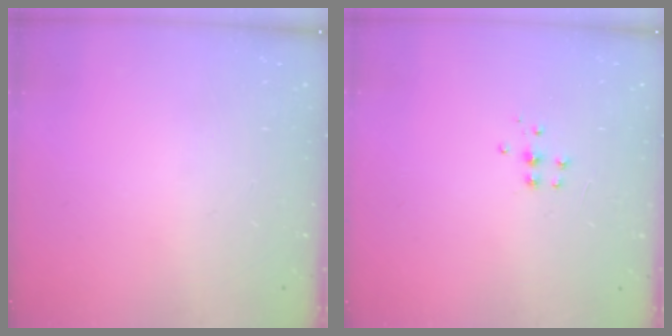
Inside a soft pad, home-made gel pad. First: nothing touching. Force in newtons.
{"total": 4.0, "press": 3.9, "slide": 0.5}